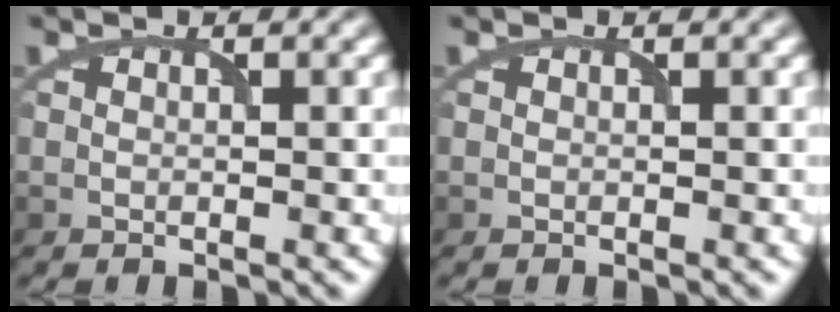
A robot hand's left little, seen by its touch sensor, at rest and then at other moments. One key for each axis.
{"total": 0.0}